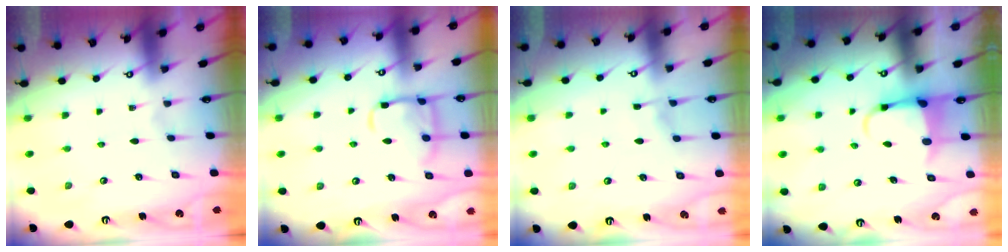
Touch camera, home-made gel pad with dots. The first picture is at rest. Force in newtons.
{"total": 12.9, "press": 12.9, "slide": 1.0}
{"total": 4.6, "press": 4.6, "slide": 0.6}
{"total": 3.9, "press": 3.7, "slide": 1.1}